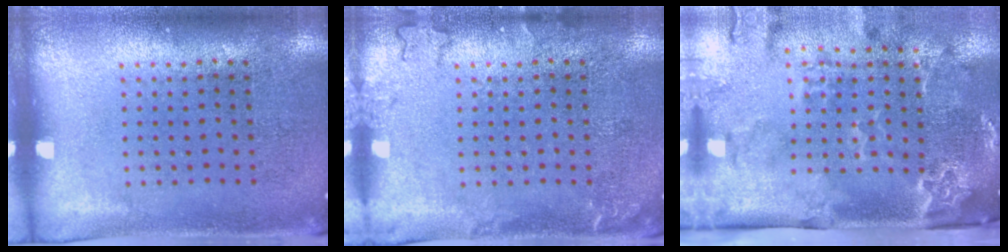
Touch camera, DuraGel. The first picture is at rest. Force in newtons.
{"total": 1.6, "press": 1.6, "slide": 0.3}
{"total": 3.4, "press": 2.4, "slide": 2.4}